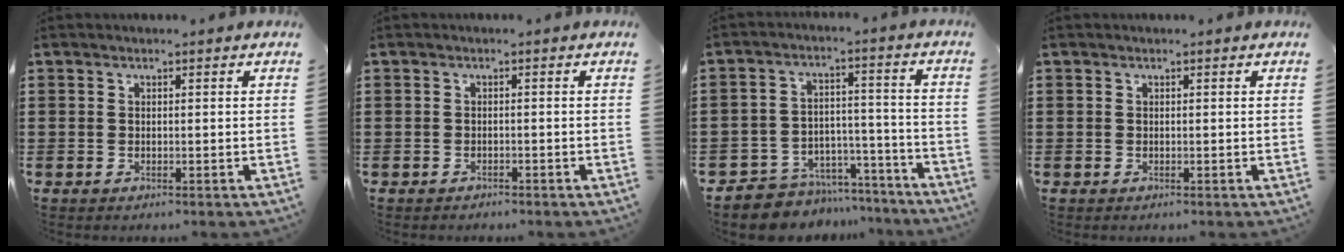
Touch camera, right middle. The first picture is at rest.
{"total": 0.9, "force": [-0.8, 0.4, -0.1], "torque": [0.001, 0.003, -0.019]}
{"total": 6.6, "force": [-6.2, 2.2, 0.1], "torque": [0.000, 0.026, -0.123]}
{"total": 0.0}